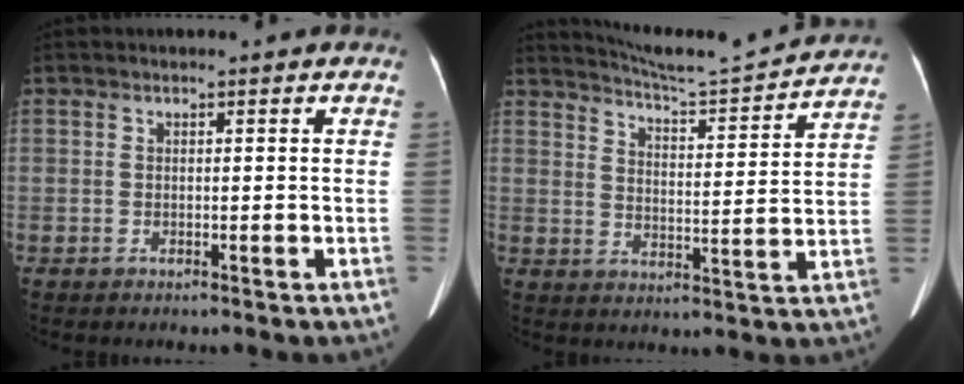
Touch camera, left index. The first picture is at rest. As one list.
[{"total": 14.2, "force": [13.8, -0.6, 3.0], "torque": [-0.059, -0.027, 0.191]}]